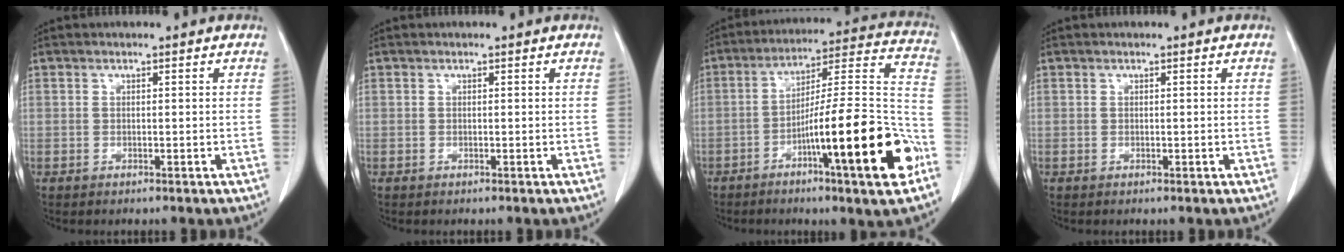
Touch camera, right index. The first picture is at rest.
{"total": 0.0}
{"total": 20.8, "force": [-8.5, 1.1, 19.0], "torque": [-0.249, 0.008, -0.130]}
{"total": 0.5, "force": [-0.1, 0.3, 0.4], "torque": [-0.008, 0.000, 0.001]}